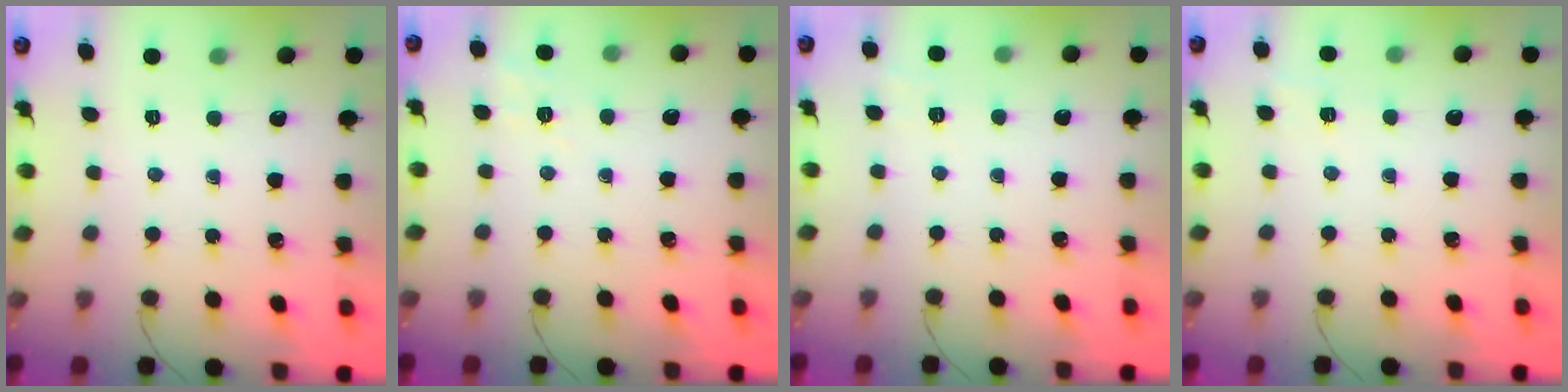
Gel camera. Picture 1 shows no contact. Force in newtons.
{"total": 1.7, "press": 0.1, "slide": 1.7}
{"total": 1.5, "press": 0.4, "slide": 1.4}
{"total": 1.9, "press": 0.9, "slide": 1.7}